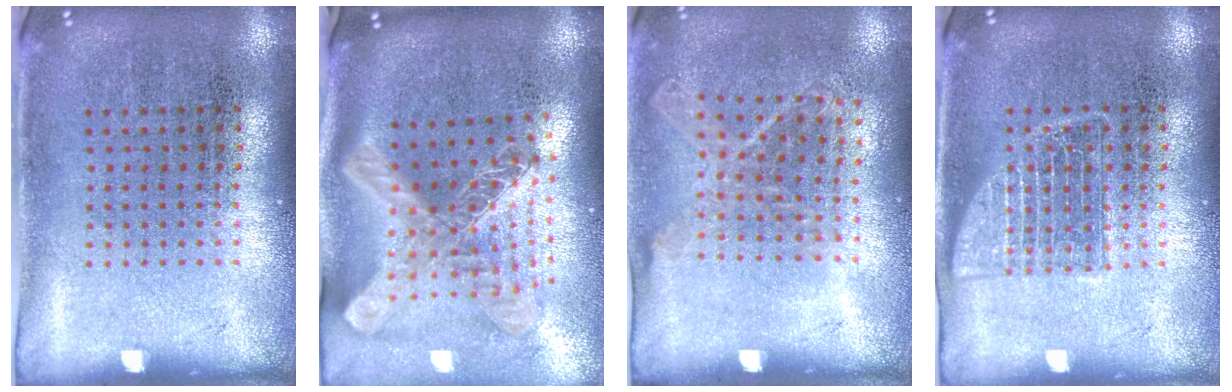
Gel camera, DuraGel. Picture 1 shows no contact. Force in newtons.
{"total": 2.9, "press": 2.1, "slide": 2.0}
{"total": 1.1, "press": 1.0, "slide": 0.5}
{"total": 2.3, "press": 2.3, "slide": 0.3}